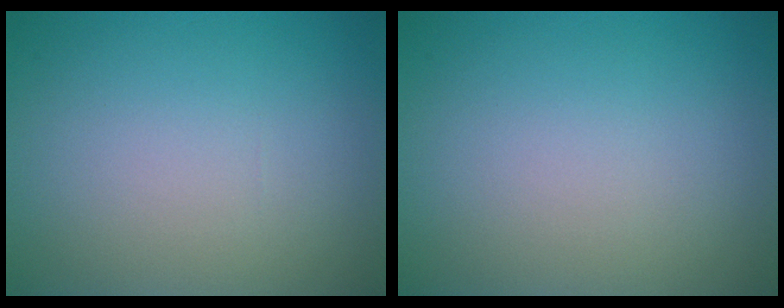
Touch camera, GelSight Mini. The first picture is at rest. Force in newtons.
{"total": 0.0}